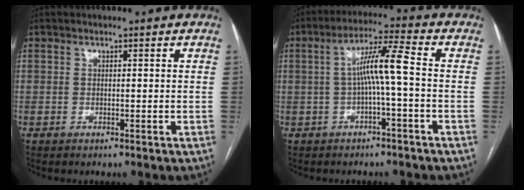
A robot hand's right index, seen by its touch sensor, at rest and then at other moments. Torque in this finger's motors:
{"motor_torque": [0.83, -0.20, 0.33, 0.12]}